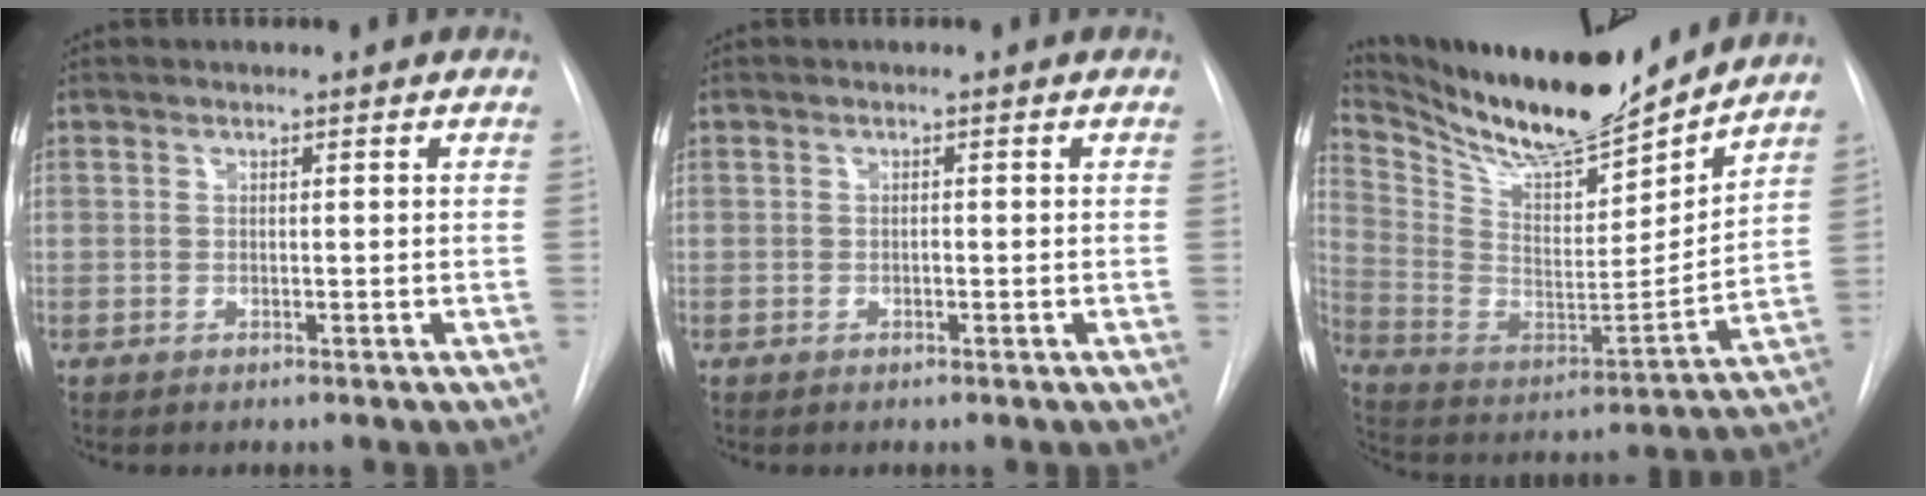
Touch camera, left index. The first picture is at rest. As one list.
[{"total": 0.9, "force": [-0.9, 0.1, 0.1], "torque": [0.000, -0.005, -0.012]}, {"total": 19.9, "force": [18.1, 2.8, 7.8], "torque": [-0.156, -0.032, 0.307]}]